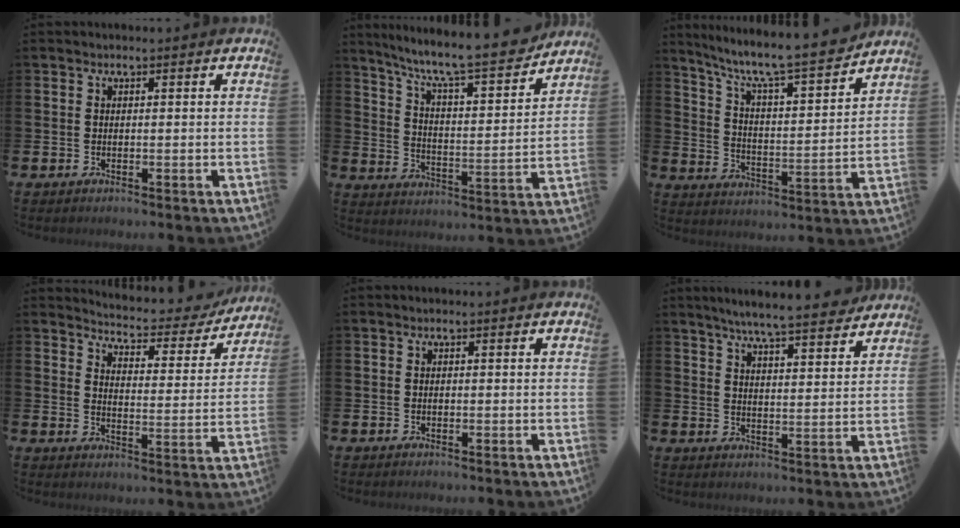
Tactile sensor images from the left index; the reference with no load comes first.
{"total": 10.0, "force": [8.9, 1.3, 4.3], "torque": [-0.105, -0.066, 0.146]}
{"total": 9.2, "force": [8.2, 1.2, 3.9], "torque": [-0.103, -0.064, 0.135]}
{"total": 4.5, "force": [4.4, 0.8, 0.8], "torque": [-0.033, -0.041, 0.067]}
{"total": 0.0}
{"total": 7.0, "force": [6.6, 0.1, 2.1], "torque": [-0.047, -0.045, 0.114]}